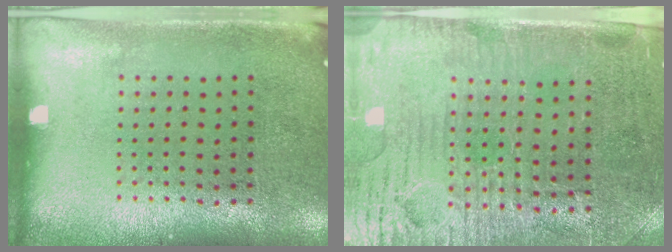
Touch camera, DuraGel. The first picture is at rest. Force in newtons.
{"total": 3.8, "press": 3.6, "slide": 1.3}